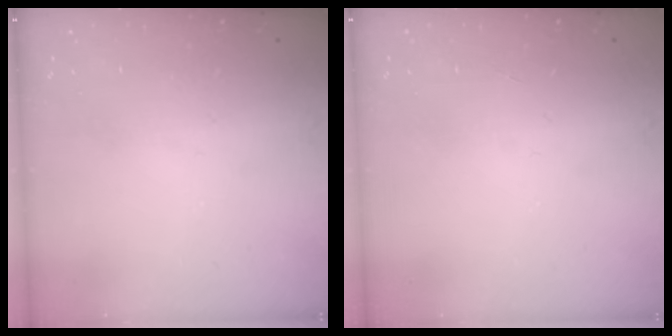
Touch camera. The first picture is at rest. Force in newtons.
{"total": 0.0}